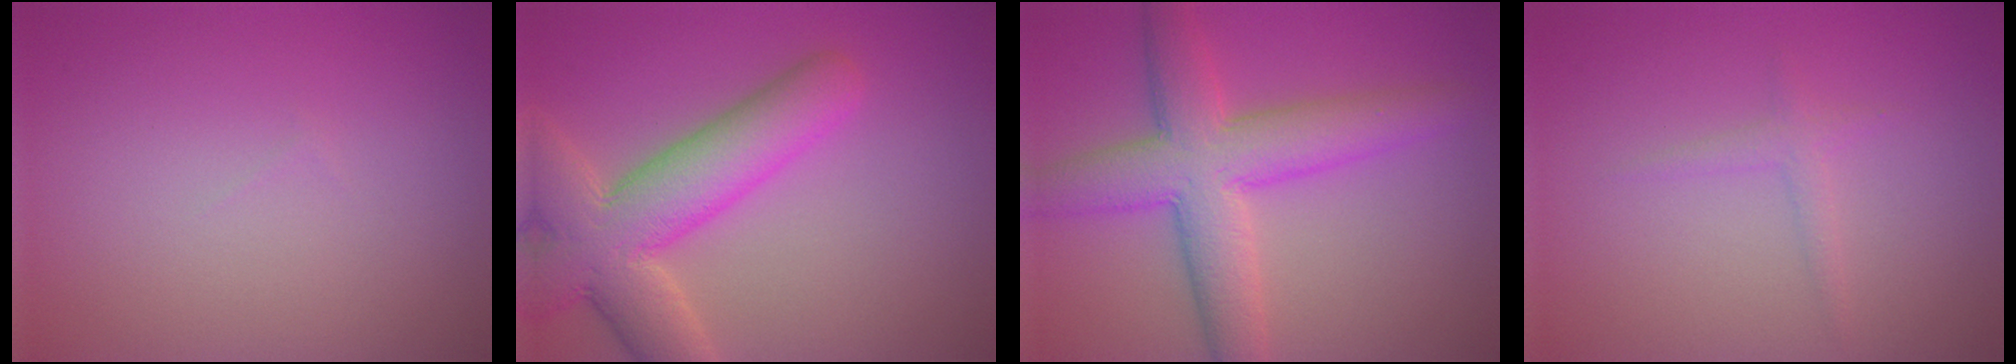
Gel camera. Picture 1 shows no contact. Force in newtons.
{"total": 8.5, "press": 8.5, "slide": 0.7}
{"total": 7.6, "press": 7.6, "slide": 0.1}
{"total": 1.1, "press": 1.1, "slide": 0.1}